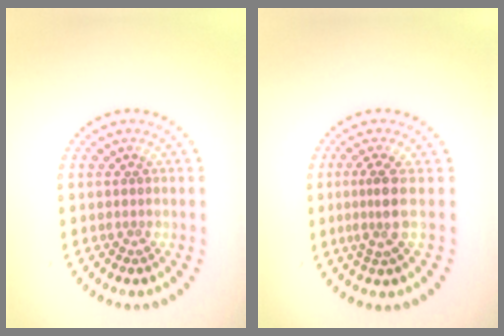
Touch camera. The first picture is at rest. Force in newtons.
{"total": 2.5, "press": 1.8, "slide": 1.8}